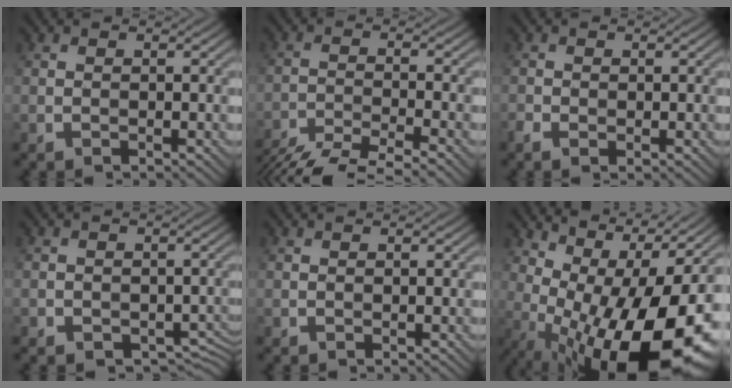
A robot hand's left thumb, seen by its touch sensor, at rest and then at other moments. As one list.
[{"total": 6.2, "force": [-5.3, 0.9, 3.1], "torque": [-0.061, -0.003, -0.099]}, {"total": 1.3, "force": [-0.5, 0.8, 0.9], "torque": [-0.022, -0.004, -0.009]}, {"total": 3.2, "force": [-1.5, 2.8, 0.5], "torque": [-0.001, 0.002, -0.020]}, {"total": 0.0}, {"total": 18.5, "force": [-2.1, 8.2, 16.5], "torque": [-0.210, 0.000, -0.016]}]